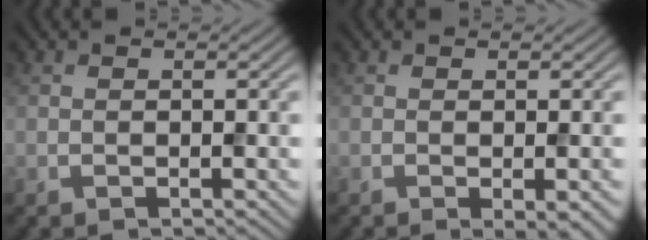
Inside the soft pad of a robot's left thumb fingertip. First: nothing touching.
{"total": 2.8, "force": [-0.9, 0.6, 2.6], "torque": [-0.040, -0.002, -0.012]}